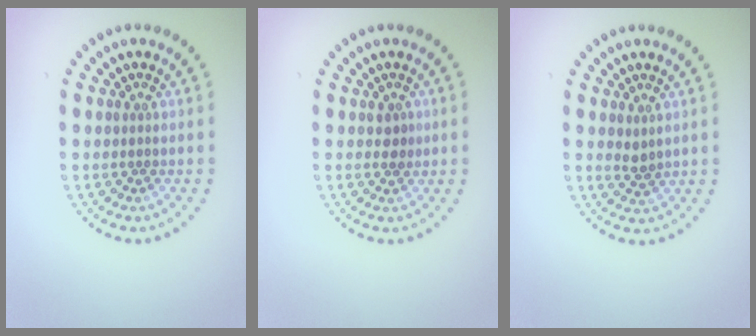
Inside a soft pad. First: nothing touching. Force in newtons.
{"total": 1.2, "press": 1.2, "slide": 0.4}
{"total": 1.1, "press": 1.0, "slide": 0.6}